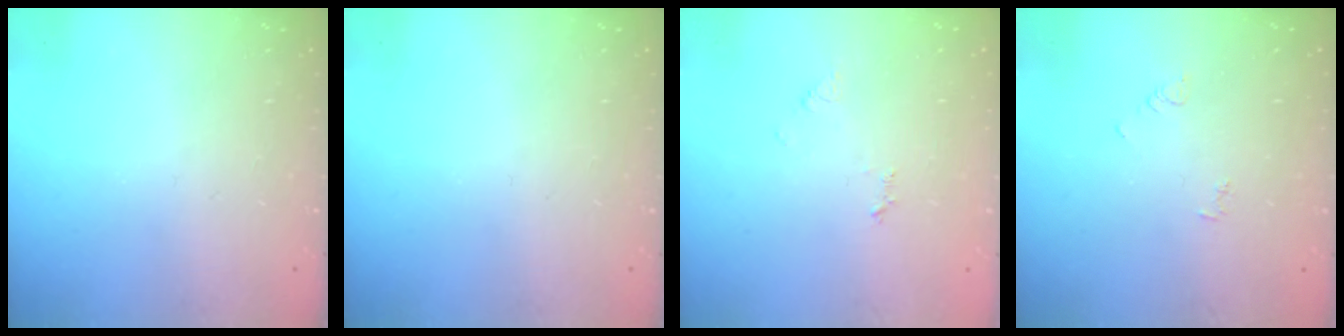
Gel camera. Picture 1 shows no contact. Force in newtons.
{"total": 0.0}
{"total": 4.1, "press": 4.0, "slide": 0.4}
{"total": 3.1, "press": 3.1, "slide": 0.4}